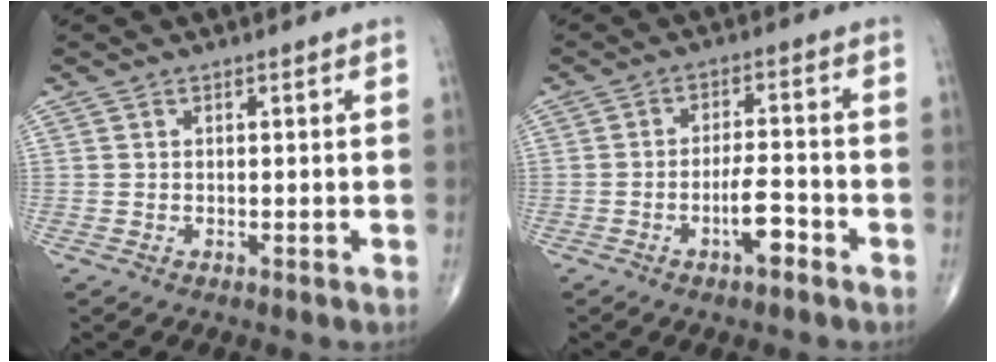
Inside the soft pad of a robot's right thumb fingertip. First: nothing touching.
{"total": 5.5, "force": [-2.8, 1.5, 4.5], "torque": [-0.077, 0.022, -0.046]}